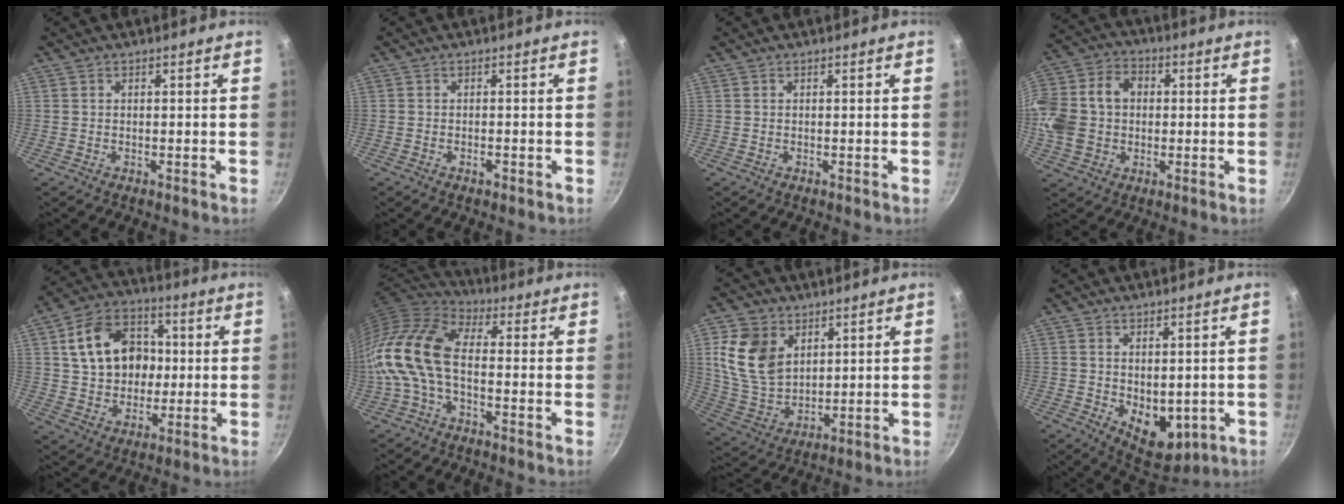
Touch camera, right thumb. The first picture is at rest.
{"total": 1.0, "force": [-0.6, 0.3, 0.7], "torque": [-0.013, 0.006, -0.010]}
{"total": 0.0}
{"total": 18.3, "force": [0.9, 14.6, 11.0], "torque": [-0.230, 0.038, 0.010]}
{"total": 16.0, "force": [2.5, 12.6, 9.6], "torque": [-0.128, 0.024, 0.040]}
{"total": 14.6, "force": [-2.7, 8.1, 11.9], "torque": [-0.243, 0.032, -0.073]}
{"total": 13.4, "force": [4.6, 9.7, 8.0], "torque": [-0.132, -0.018, 0.104]}
{"total": 8.6, "force": [-0.8, 5.6, 6.5], "torque": [-0.065, -0.017, 0.008]}